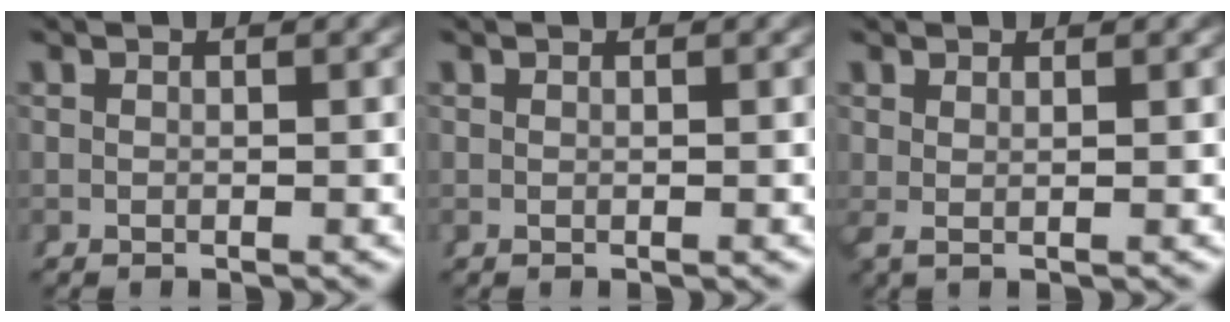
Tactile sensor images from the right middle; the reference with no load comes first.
{"total": 0.0}
{"total": 1.1, "force": [0.5, -0.8, 0.6], "torque": [-0.006, -0.001, 0.015]}